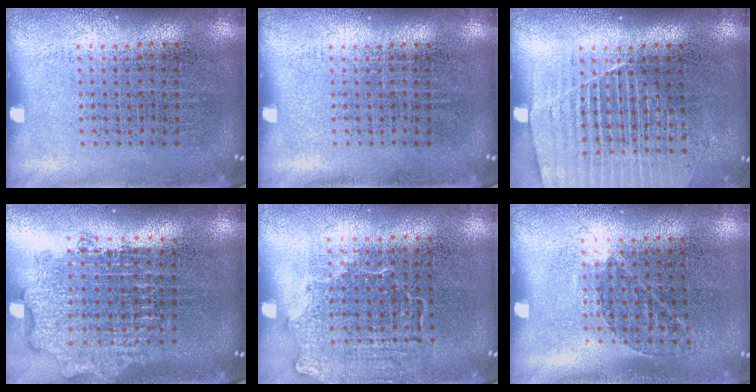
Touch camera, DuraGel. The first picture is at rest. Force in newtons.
{"total": 0.0}
{"total": 1.6, "press": 1.5, "slide": 0.4}
{"total": 1.9, "press": 1.5, "slide": 1.2}
{"total": 1.4, "press": 1.2, "slide": 0.7}
{"total": 0.8, "press": 0.6, "slide": 0.5}